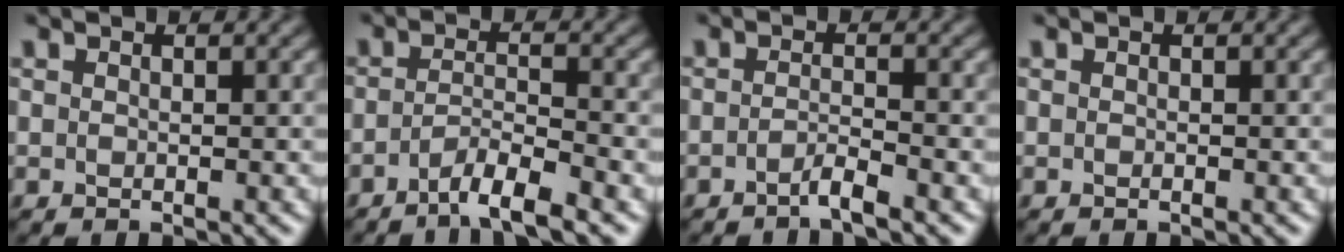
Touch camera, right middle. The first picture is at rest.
{"total": 3.7, "force": [-2.5, 0.5, 2.7], "torque": [-0.045, 0.000, -0.056]}
{"total": 1.7, "force": [-1.1, 0.2, 1.3], "torque": [-0.021, 0.003, -0.029]}
{"total": 0.0}